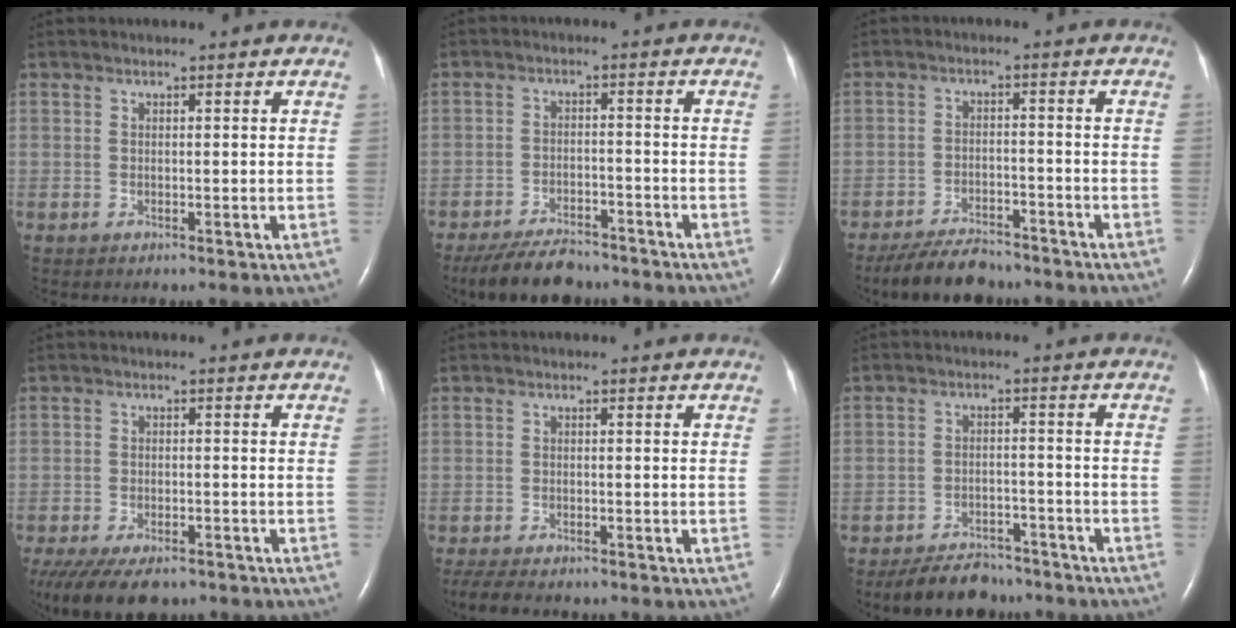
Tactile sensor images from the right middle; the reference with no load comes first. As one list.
[{"total": 8.9, "force": [-7.7, 2.8, 3.5], "torque": [-0.062, -0.013, -0.126]}, {"total": 8.0, "force": [-7.0, 2.3, 2.9], "torque": [-0.054, -0.014, -0.119]}, {"total": 11.4, "force": [-8.4, 4.7, 6.2], "torque": [-0.123, -0.016, -0.123]}, {"total": 5.7, "force": [-4.8, 1.5, 2.8], "torque": [-0.050, -0.013, -0.071]}, {"total": 7.5, "force": [-6.6, 3.0, 2.1], "torque": [-0.036, -0.005, -0.105]}]